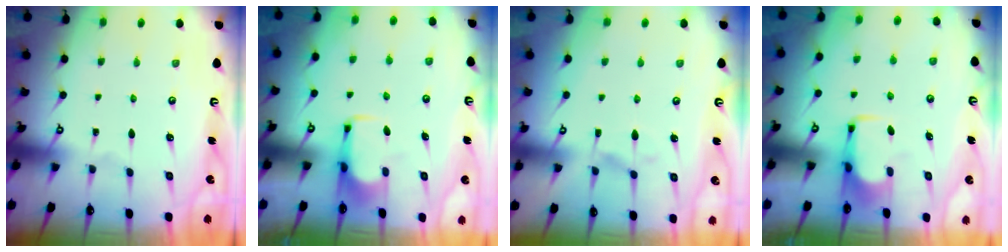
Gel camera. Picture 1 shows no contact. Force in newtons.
{"total": 2.0, "press": 2.0, "slide": 0.3}
{"total": 0.9, "press": 0.1, "slide": 0.9}
{"total": 2.0, "press": 1.9, "slide": 0.4}